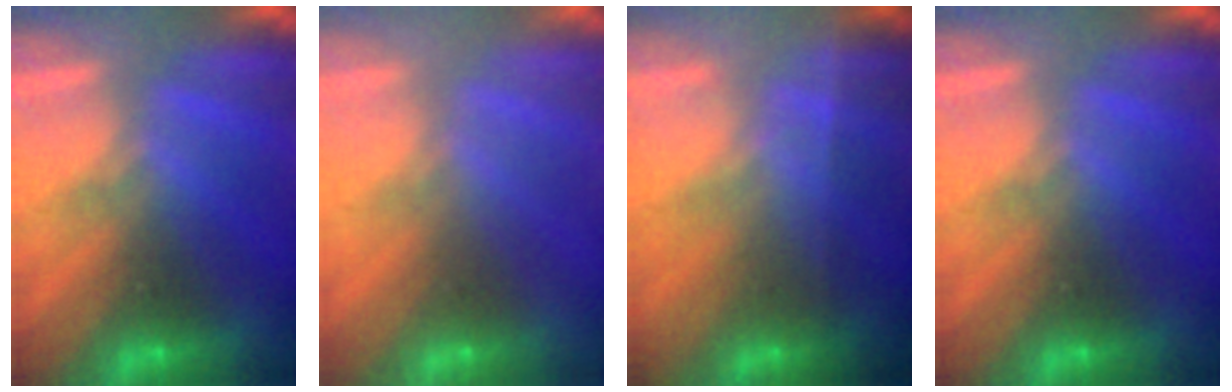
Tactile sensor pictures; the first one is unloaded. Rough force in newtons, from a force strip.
{"total": 3.5}
{"total": 1.9}
{"total": 0.0}